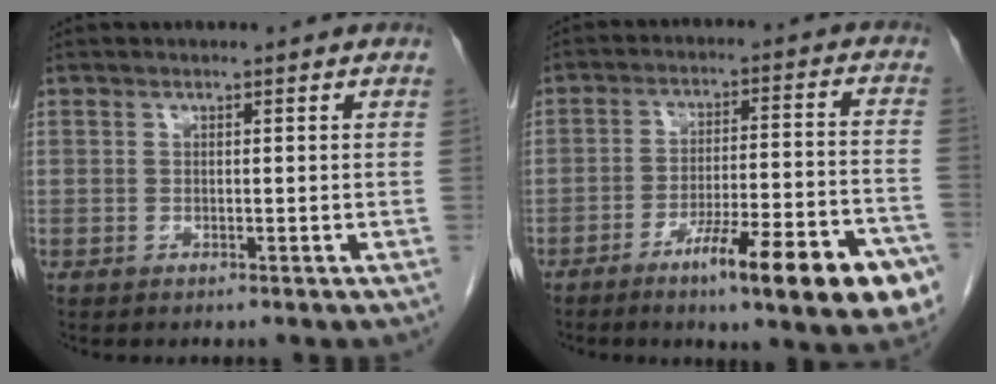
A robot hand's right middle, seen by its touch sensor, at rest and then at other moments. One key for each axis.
{"total": 16.7, "fx": -9.4, "fy": 1.6, "fz": 13.8, "tx": -0.147, "ty": 0.000, "tz": -0.132}